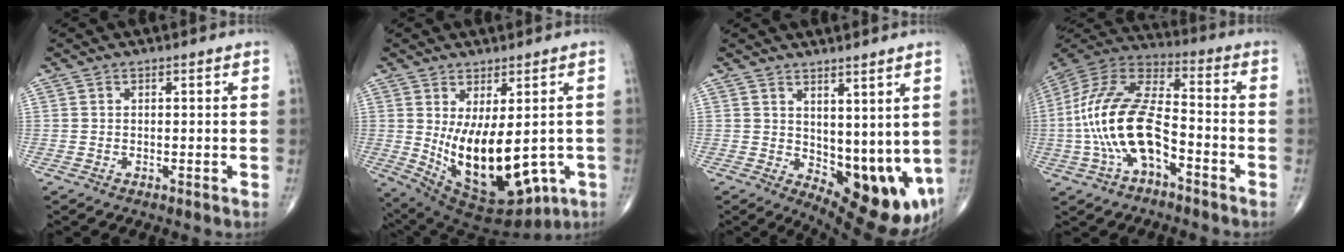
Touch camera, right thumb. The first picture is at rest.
{"total": 17.2, "force": [-1.7, 8.5, 14.8], "torque": [-0.236, -0.019, 0.008]}
{"total": 11.9, "force": [1.4, 5.5, 10.4], "torque": [-0.117, -0.034, 0.040]}
{"total": 18.3, "force": [-4.8, 9.0, 15.2], "torque": [-0.310, 0.046, -0.091]}